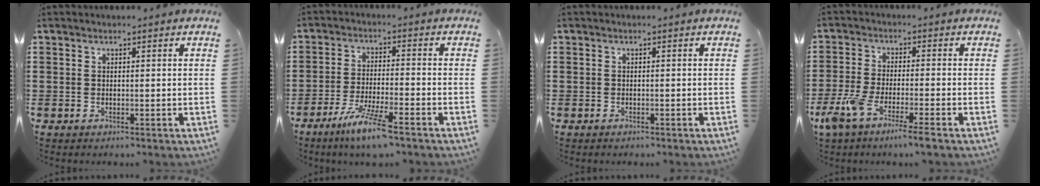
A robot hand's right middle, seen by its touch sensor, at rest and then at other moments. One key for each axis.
{"total": 7.2, "fx": -5.4, "fy": 0.3, "fz": 4.8, "tx": -0.099, "ty": -0.012, "tz": -0.099}
{"total": 0.6, "fx": -0.5, "fy": 0.4, "fz": 0.0, "tx": 0.001, "ty": 0.004, "tz": -0.012}
{"total": 5.8, "fx": -4.3, "fy": 0.1, "fz": 3.8, "tx": -0.097, "ty": -0.019, "tz": -0.086}